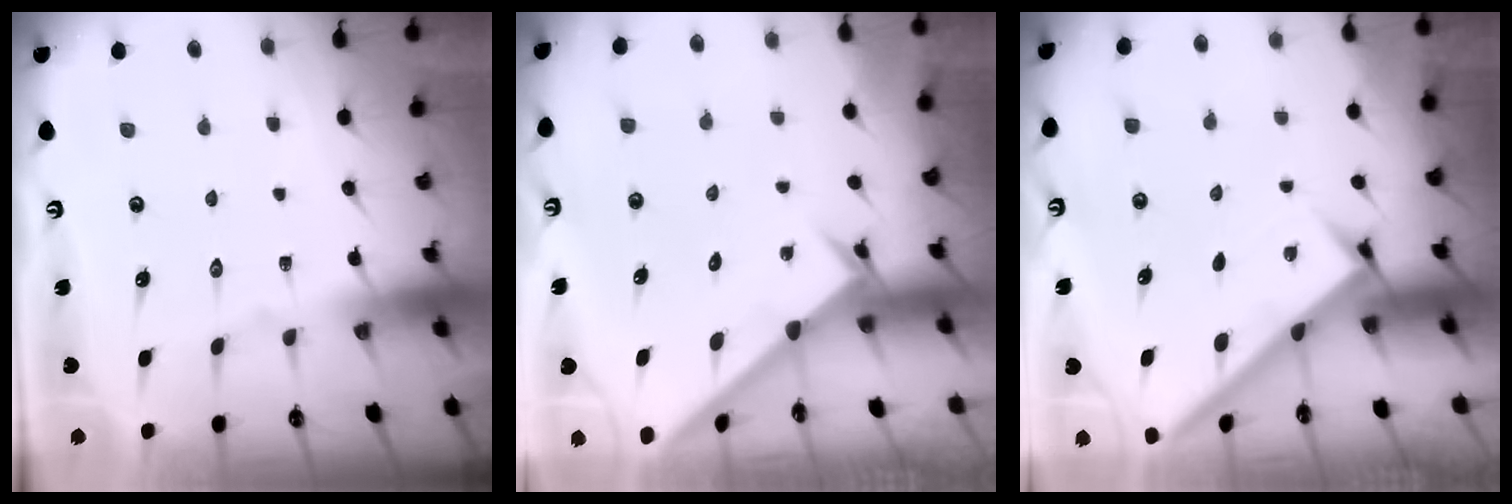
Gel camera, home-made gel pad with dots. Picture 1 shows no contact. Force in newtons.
{"total": 2.2, "press": 2.2, "slide": 0.2}
{"total": 2.7, "press": 2.7, "slide": 0.4}